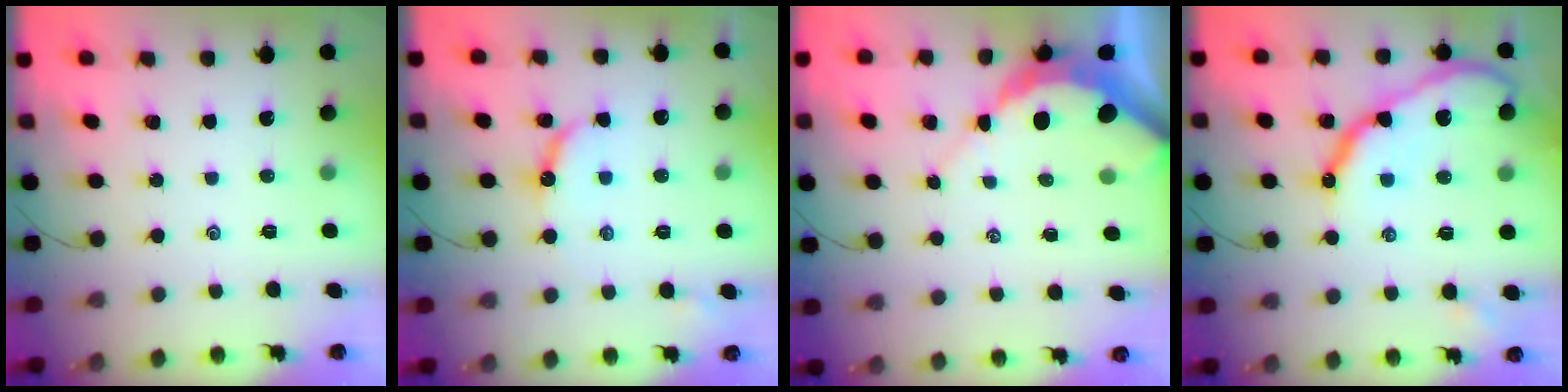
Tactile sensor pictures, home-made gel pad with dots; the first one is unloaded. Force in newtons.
{"total": 8.3, "press": 8.2, "slide": 0.7}
{"total": 7.9, "press": 7.8, "slide": 0.9}
{"total": 15.8, "press": 15.7, "slide": 1.3}